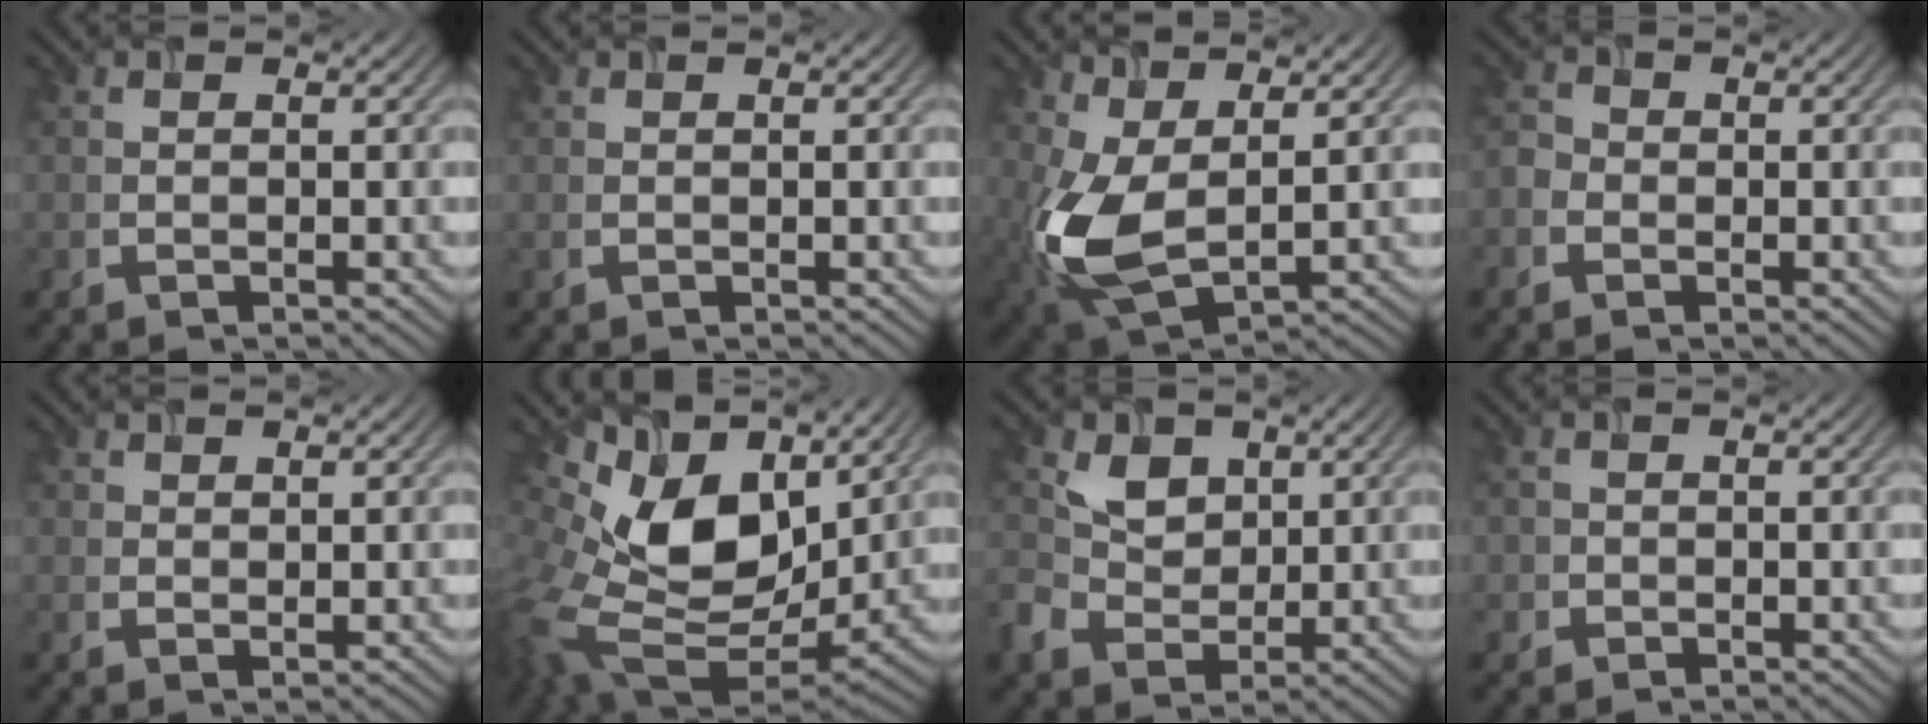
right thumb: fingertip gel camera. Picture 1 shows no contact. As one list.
[{"total": 0.0}, {"total": 8.9, "force": [0.9, 5.0, 7.4], "torque": [-0.185, -0.009, 0.019]}, {"total": 2.1, "force": [-1.2, 1.6, 0.7], "torque": [-0.017, 0.000, -0.031]}, {"total": 1.2, "force": [1.0, 0.5, 0.4], "torque": [-0.013, -0.003, 0.022]}, {"total": 15.0, "force": [4.9, 10.2, 9.9], "torque": [-0.226, -0.011, 0.095]}, {"total": 5.7, "force": [1.2, 4.7, 3.1], "torque": [-0.085, 0.000, 0.016]}, {"total": 1.4, "force": [-0.2, 1.4, 0.1], "torque": [0.005, -0.004, -0.006]}]